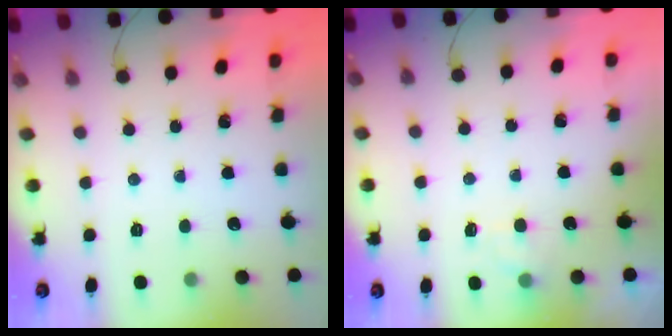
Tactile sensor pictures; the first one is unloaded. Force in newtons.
{"total": 2.7, "press": 2.3, "slide": 1.4}